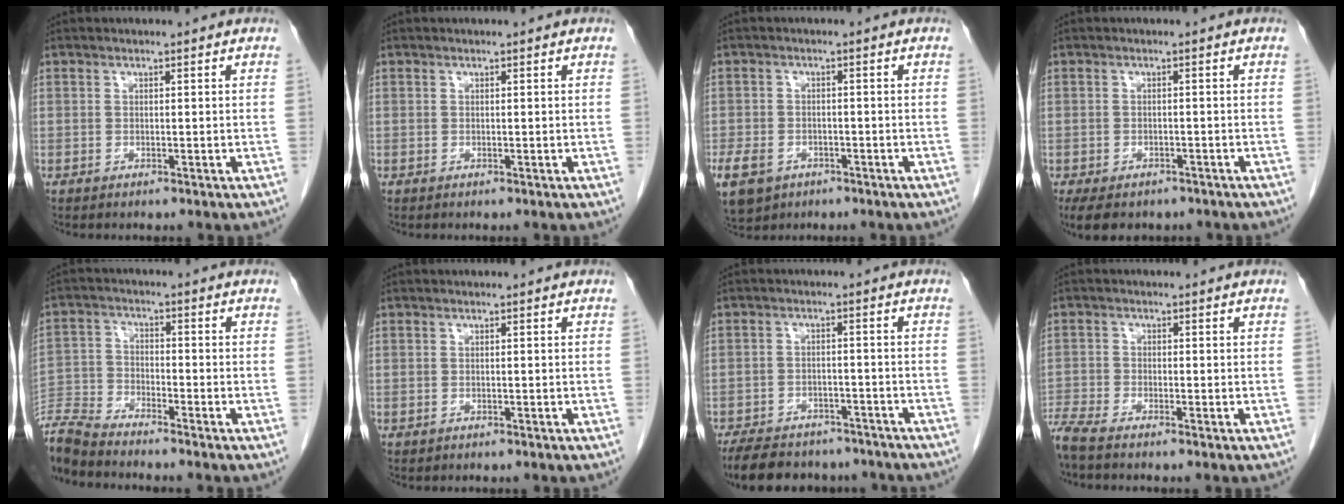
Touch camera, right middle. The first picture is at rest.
{"total": 0.0}
{"total": 12.9, "force": [-6.5, 9.8, 5.4], "torque": [-0.163, -0.007, -0.092]}
{"total": 9.3, "force": [-7.0, 4.5, 4.1], "torque": [-0.076, -0.005, -0.093]}
{"total": 8.8, "force": [-8.6, -0.4, 1.7], "torque": [-0.040, -0.007, -0.171]}
{"total": 0.0}
{"total": 15.2, "force": [-13.0, 5.7, 5.4], "torque": [-0.121, -0.003, -0.176]}
{"total": 4.3, "force": [-3.9, -0.3, 1.8], "torque": [-0.042, -0.007, -0.078]}